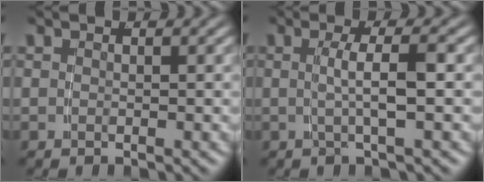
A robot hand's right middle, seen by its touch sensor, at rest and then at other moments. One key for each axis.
{"total": 2.9, "fx": -0.2, "fy": -0.3, "fz": 2.9, "tx": -0.047, "ty": 0.003, "tz": -0.001}